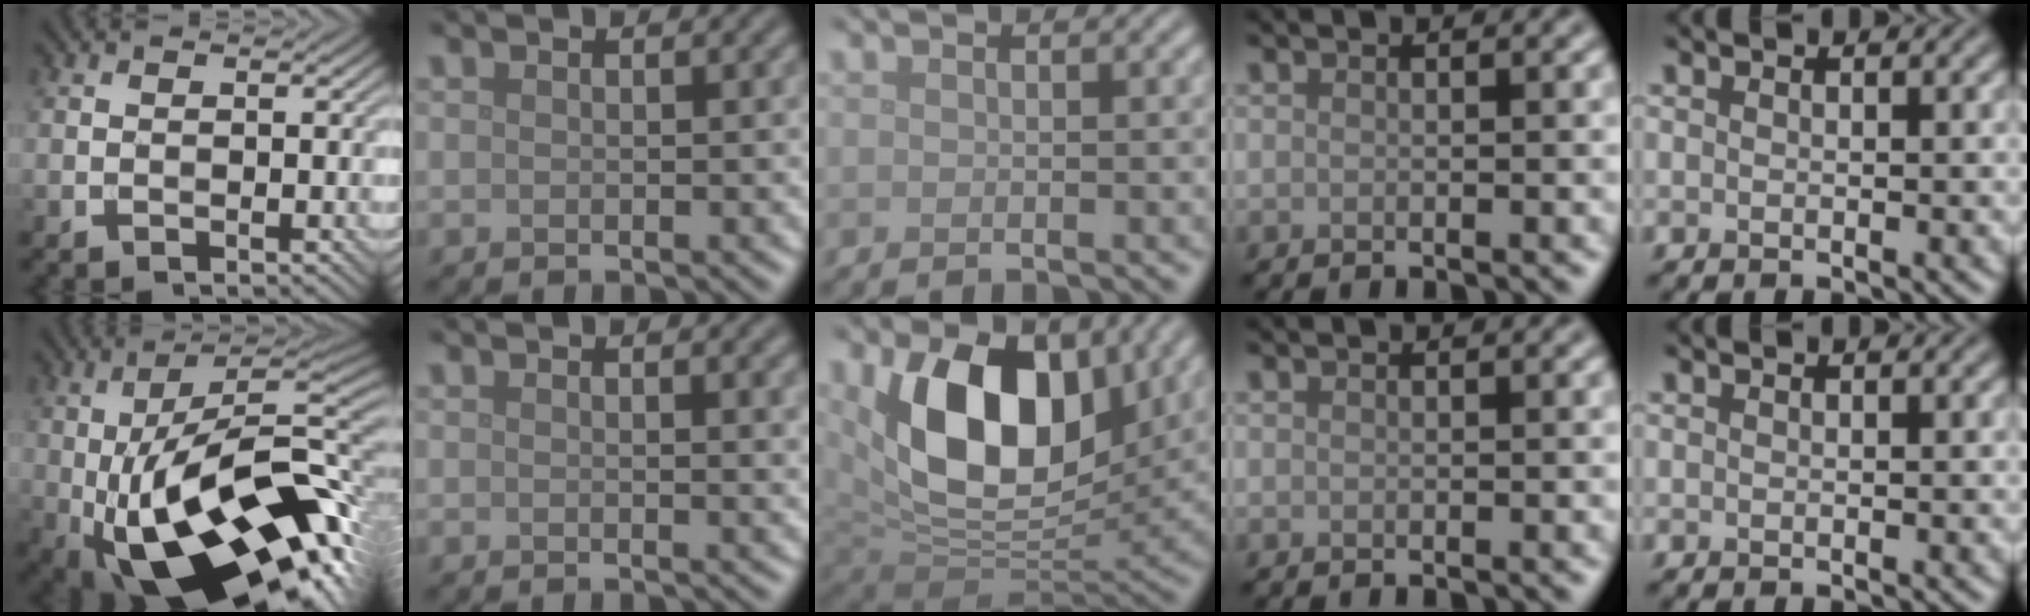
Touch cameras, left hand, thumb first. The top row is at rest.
{"thumb": {"total": 22.3, "force": [-4.1, 10.2, 19.5], "torque": [-0.321, -0.020, -0.060]}, "index": {"total": 1.6, "force": [0.7, 0.5, 1.3], "torque": [-0.009, 0.003, 0.006]}, "middle": {"total": 13.4, "force": [3.6, 8.3, 9.9], "torque": [-0.165, -0.013, 0.060]}}